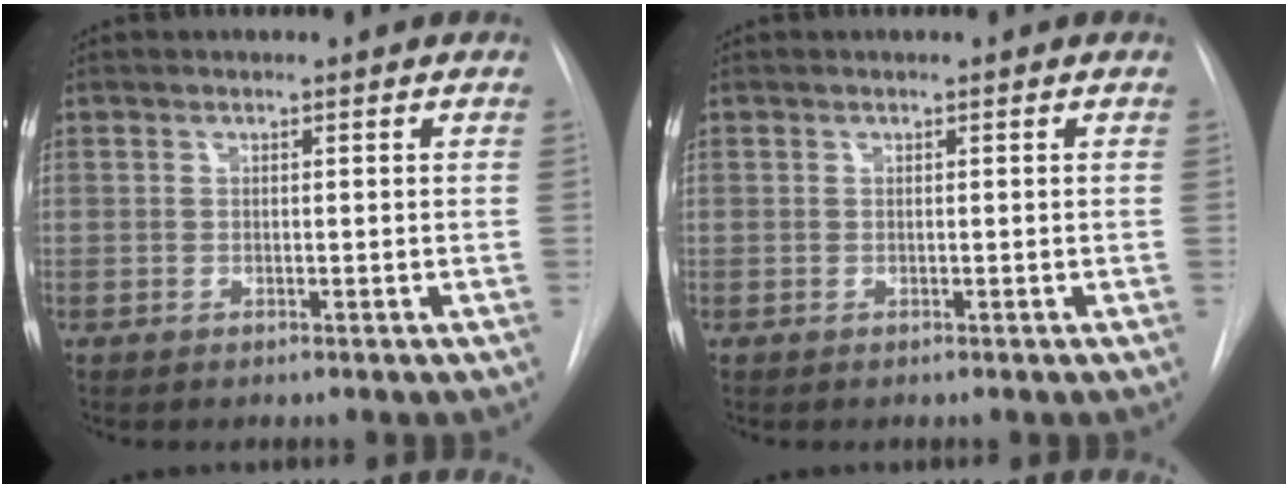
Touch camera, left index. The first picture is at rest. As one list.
[{"total": 0.0}]